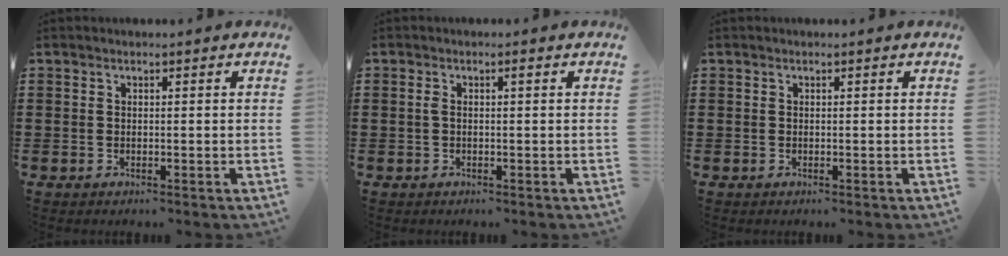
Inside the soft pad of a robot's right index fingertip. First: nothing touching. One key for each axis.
{"total": 1.4, "fx": 0.0, "fy": 0.3, "fz": 1.3, "tx": -0.025, "ty": 0.003, "tz": -0.002}
{"total": 0.0}